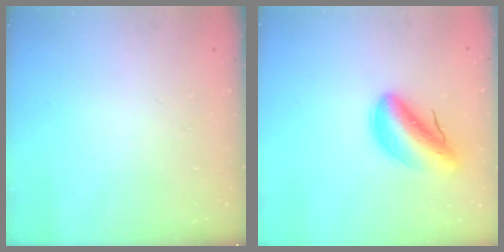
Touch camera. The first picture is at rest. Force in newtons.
{"total": 9.0, "press": 8.4, "slide": 3.0}